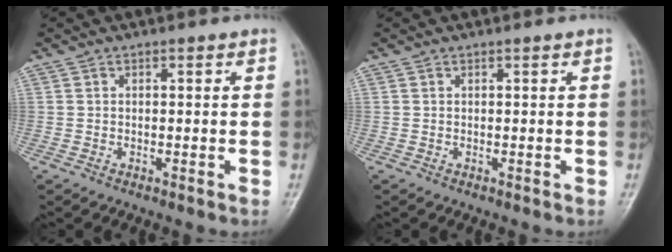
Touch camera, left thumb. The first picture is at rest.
{"total": 0.0}